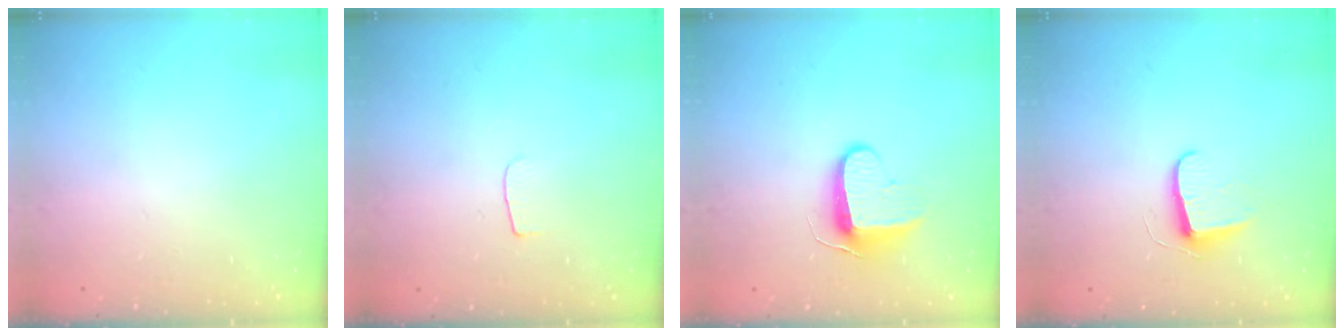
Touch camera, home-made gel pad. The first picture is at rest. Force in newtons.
{"total": 3.0, "press": 3.0, "slide": 0.3}
{"total": 8.9, "press": 8.8, "slide": 1.1}
{"total": 7.3, "press": 7.3, "slide": 0.4}